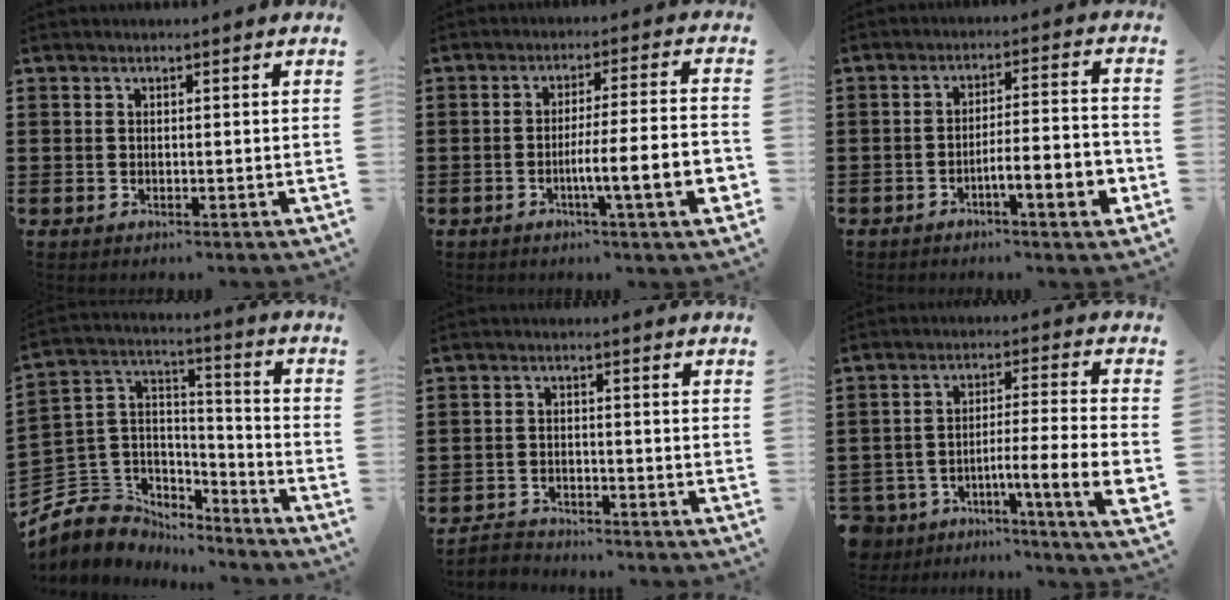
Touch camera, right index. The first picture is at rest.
{"total": 8.6, "force": [-3.1, 0.5, 8.0], "torque": [-0.140, -0.010, -0.058]}
{"total": 6.3, "force": [-3.2, 0.8, 5.4], "torque": [-0.087, -0.001, -0.056]}
{"total": 7.2, "force": [-4.6, 5.6, 0.5], "torque": [-0.058, -0.009, -0.093]}
{"total": 2.3, "force": [-2.2, 0.5, -0.1], "torque": [-0.006, 0.002, -0.049]}
{"total": 8.1, "force": [-5.0, 0.7, 6.3], "torque": [-0.113, -0.013, -0.095]}